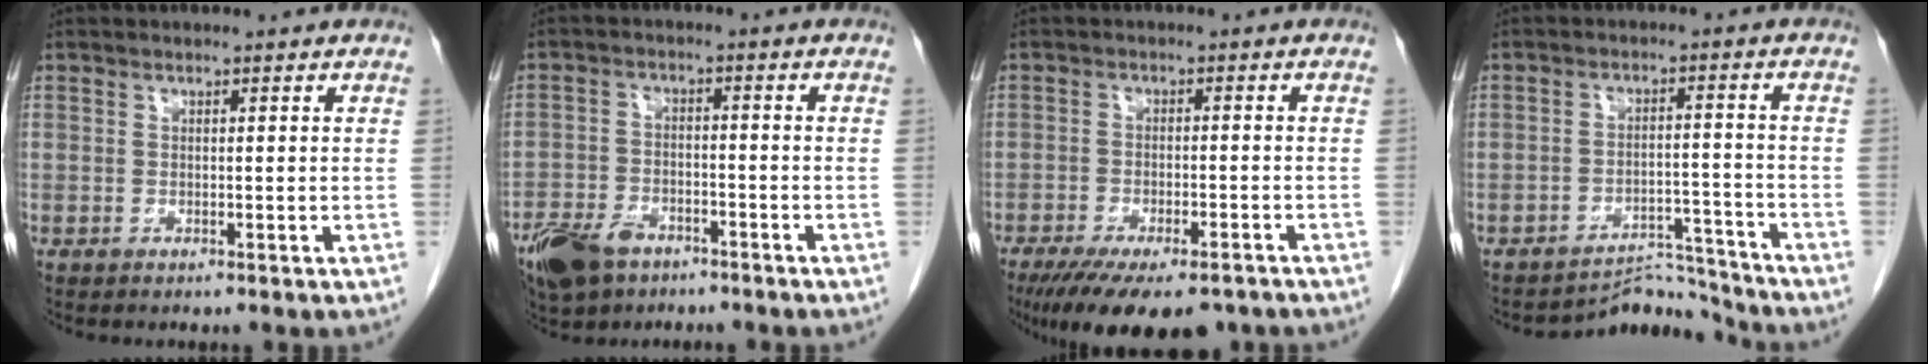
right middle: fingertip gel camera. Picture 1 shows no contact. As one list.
[{"total": 9.4, "force": [-6.5, 5.2, 4.5], "torque": [-0.090, -0.003, -0.112]}, {"total": 15.5, "force": [-11.9, 4.8, 8.7], "torque": [-0.150, -0.021, -0.169]}, {"total": 5.8, "force": [-5.4, 0.1, -1.9], "torque": [0.040, 0.028, -0.081]}]